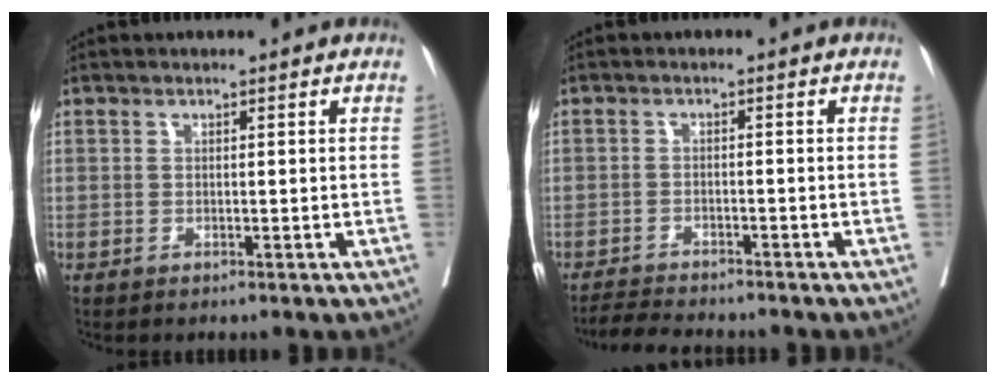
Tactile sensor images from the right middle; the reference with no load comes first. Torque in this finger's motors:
{"motor_torque": [-0.02, -0.04, 0.03, 0.00]}